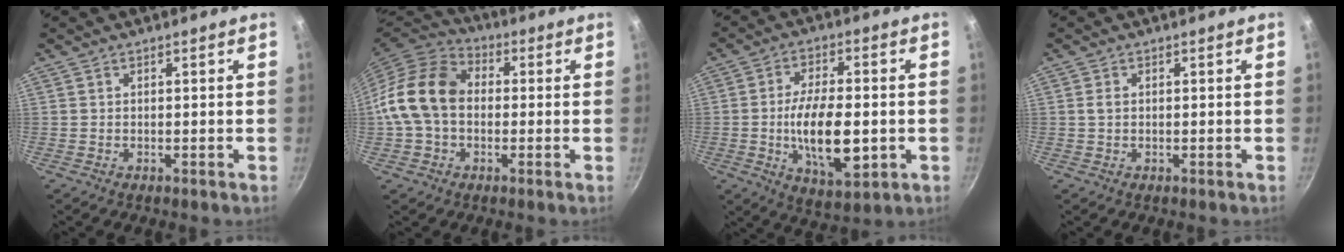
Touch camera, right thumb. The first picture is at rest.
{"total": 15.1, "force": [-0.1, 11.3, 10.0], "torque": [-0.165, 0.033, -0.019]}
{"total": 14.8, "force": [-2.3, 6.7, 13.0], "torque": [-0.211, 0.006, -0.033]}
{"total": 0.9, "force": [0.1, 0.7, 0.6], "torque": [-0.012, 0.003, 0.001]}